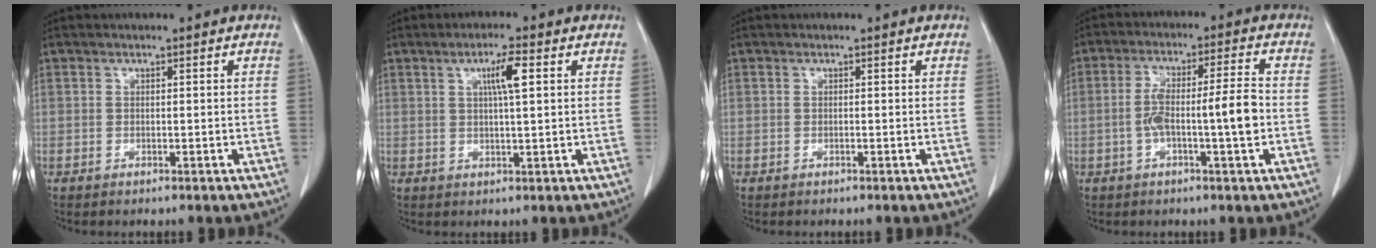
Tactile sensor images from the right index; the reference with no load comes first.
{"total": 4.5, "force": [1.5, 0.2, 4.2], "torque": [-0.073, 0.002, 0.024]}
{"total": 0.0}
{"total": 8.3, "force": [-1.6, 0.4, 8.1], "torque": [-0.151, 0.016, -0.028]}